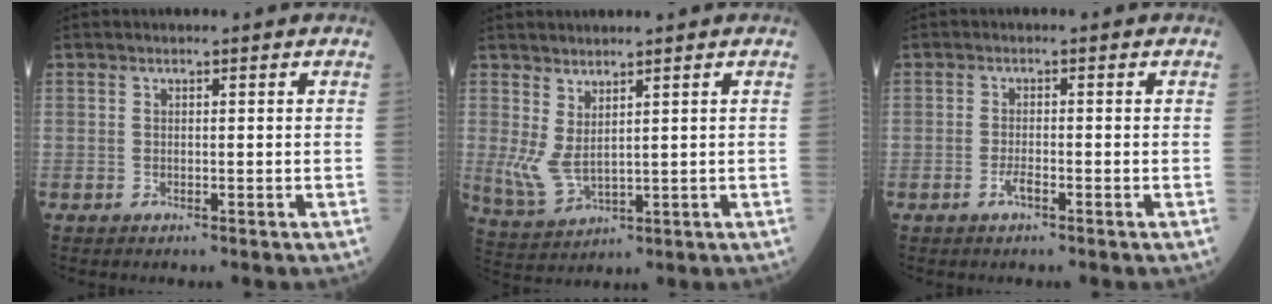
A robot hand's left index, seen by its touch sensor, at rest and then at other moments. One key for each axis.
{"total": 4.8, "fx": 1.5, "fy": 1.9, "fz": 4.2, "tx": -0.112, "ty": -0.003, "tz": 0.049}
{"total": 1.6, "fx": -1.1, "fy": 0.3, "fz": 1.2, "tx": -0.026, "ty": 0.000, "tz": -0.020}